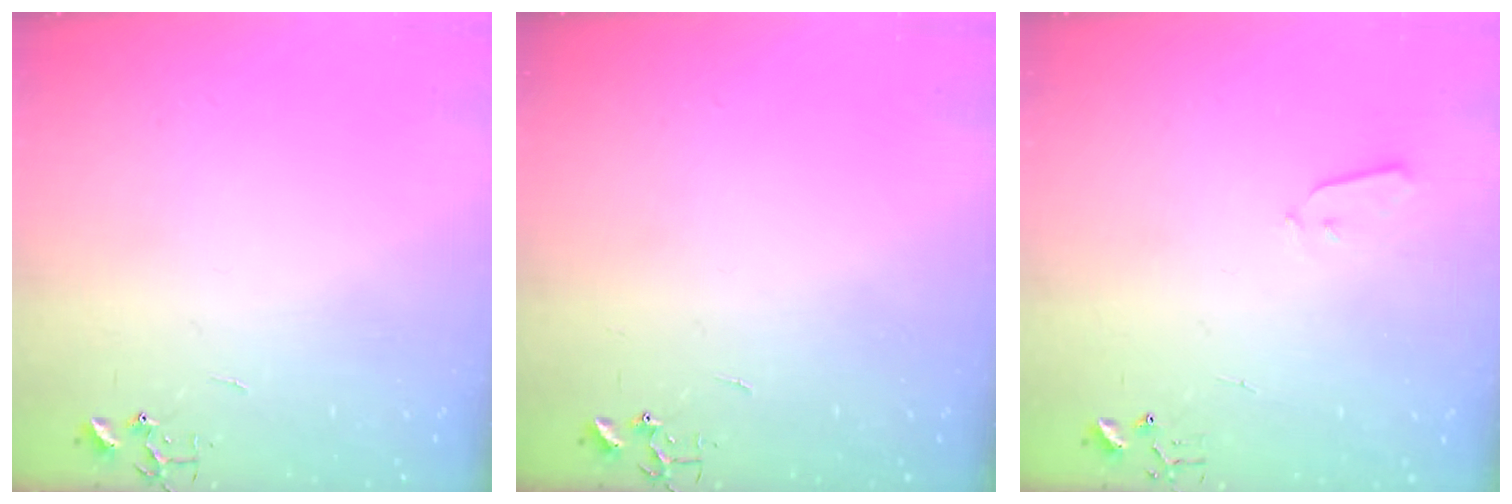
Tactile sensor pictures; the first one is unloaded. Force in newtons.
{"total": 0.0}
{"total": 3.0, "press": 2.9, "slide": 0.7}